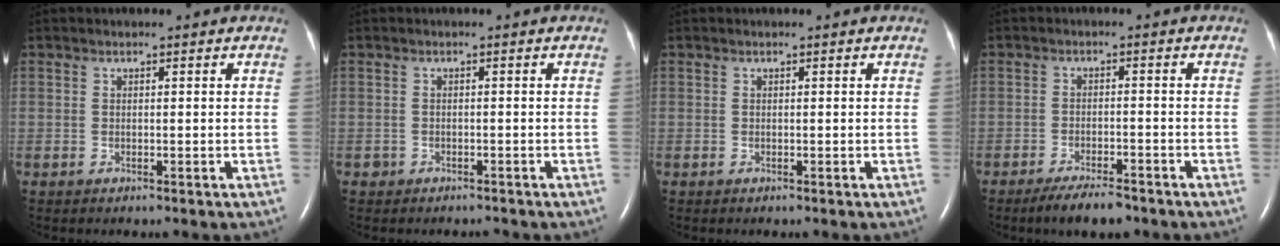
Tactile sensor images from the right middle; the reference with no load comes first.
{"total": 1.2, "force": [-1.0, 0.7, -0.2], "torque": [-0.003, 0.003, -0.016]}
{"total": 0.0}
{"total": 5.4, "force": [-4.3, 1.2, 3.0], "torque": [-0.056, -0.007, -0.071]}